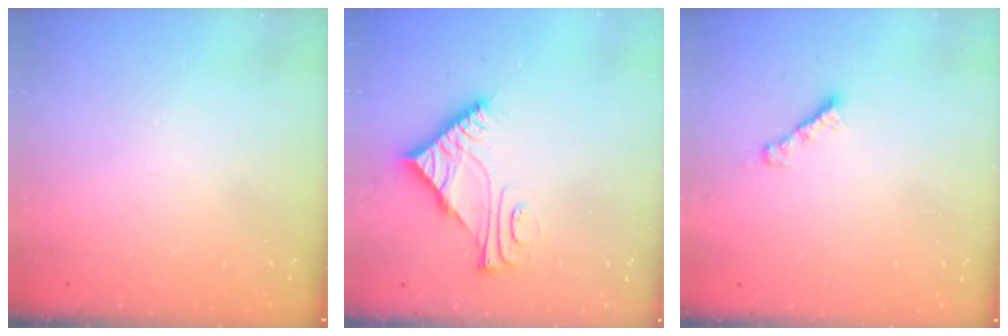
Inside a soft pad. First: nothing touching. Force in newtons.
{"total": 6.8, "press": 6.8, "slide": 0.1}
{"total": 2.7, "press": 2.7, "slide": 0.3}